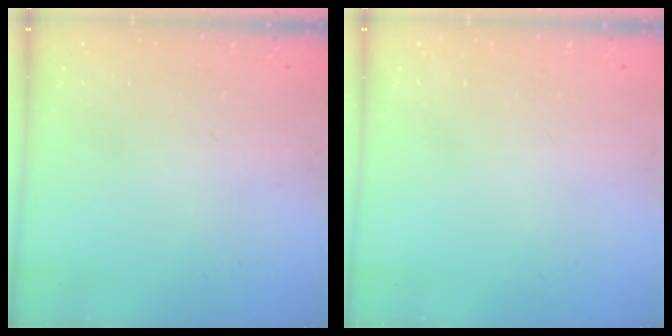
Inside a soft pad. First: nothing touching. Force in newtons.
{"total": 0.0}